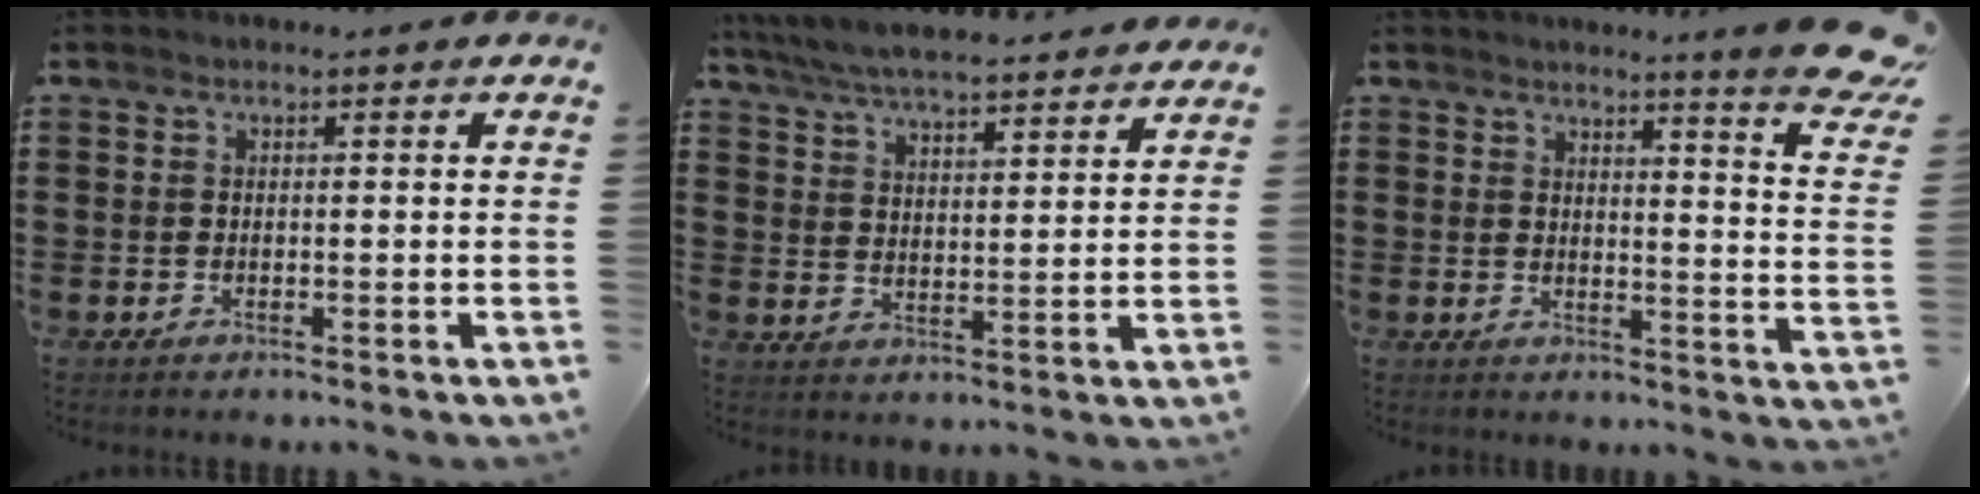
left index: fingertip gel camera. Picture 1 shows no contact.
{"total": 5.8, "force": [5.6, 0.1, 1.4], "torque": [-0.052, -0.030, 0.099]}
{"total": 6.5, "force": [5.4, -1.1, 3.5], "torque": [-0.064, -0.043, 0.087]}